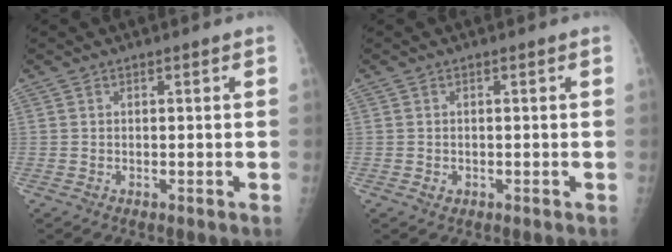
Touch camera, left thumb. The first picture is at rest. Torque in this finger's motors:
{"motor_torque": [-0.10, -0.05, -0.06, 0.06, 0.00]}